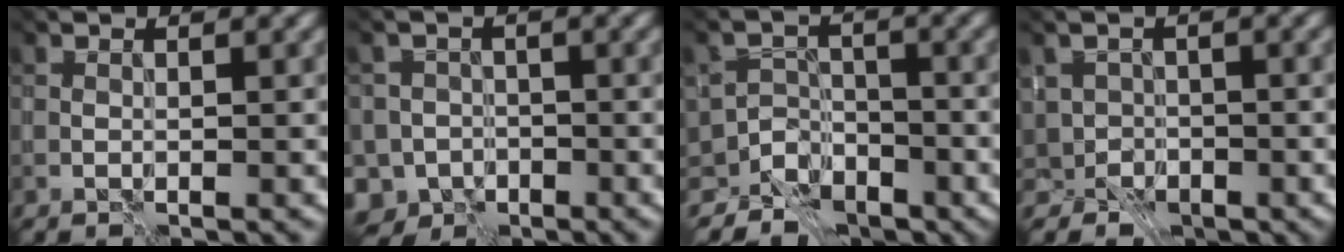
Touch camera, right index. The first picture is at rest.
{"total": 6.5, "force": [-4.2, 4.8, 1.0], "torque": [-0.003, -0.010, -0.075]}
{"total": 5.6, "force": [-4.1, 3.8, -0.3], "torque": [0.035, 0.002, -0.058]}
{"total": 3.8, "force": [-1.6, 3.4, 0.2], "torque": [0.018, 0.002, -0.031]}